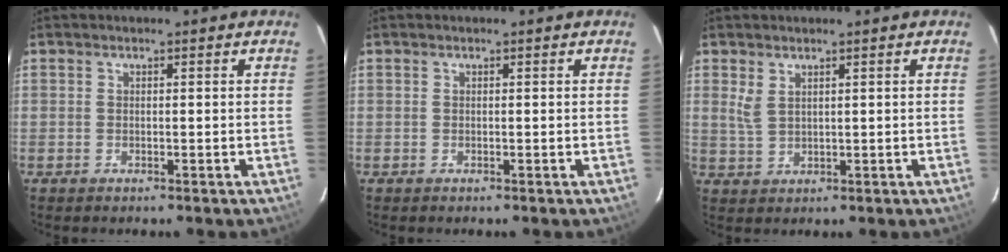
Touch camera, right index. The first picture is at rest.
{"total": 0.0}
{"total": 2.7, "force": [1.6, 1.2, 1.8], "torque": [-0.037, -0.003, 0.034]}